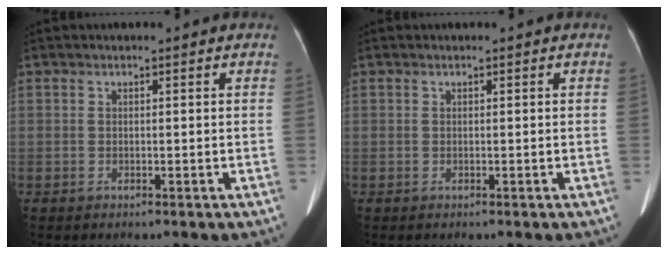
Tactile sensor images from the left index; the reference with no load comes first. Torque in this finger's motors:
{"motor_torque": [0.01, 0.01, 0.01, 0.00]}